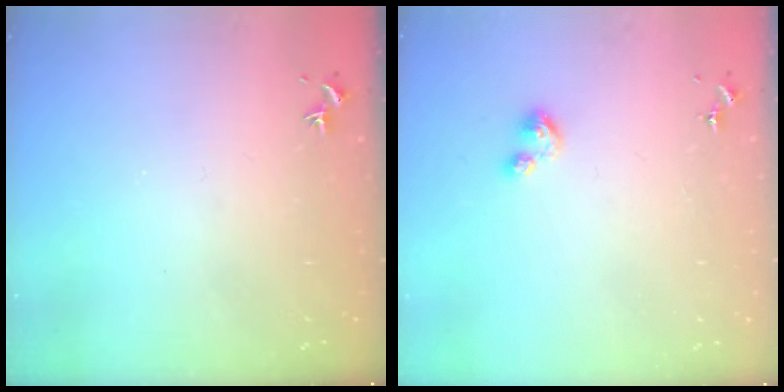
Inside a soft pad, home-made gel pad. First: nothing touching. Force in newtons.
{"total": 5.2, "press": 5.2, "slide": 0.5}